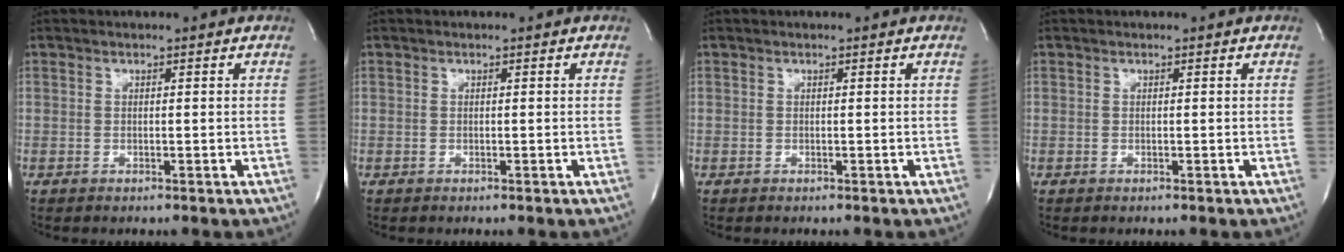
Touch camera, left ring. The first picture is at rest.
{"total": 0.0}
{"total": 0.0}
{"total": 0.0}